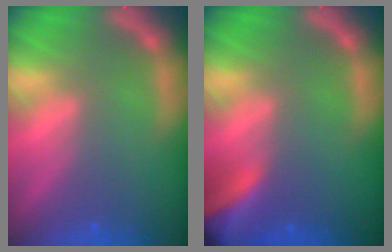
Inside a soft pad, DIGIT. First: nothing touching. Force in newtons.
{"total": 8.4}